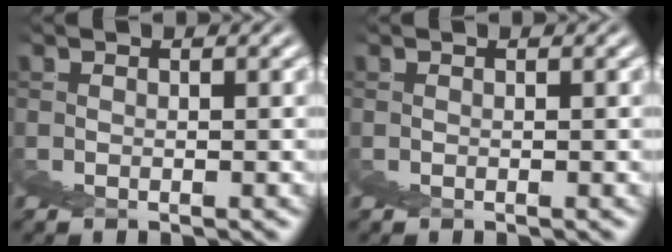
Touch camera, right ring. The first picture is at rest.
{"total": 0.0}